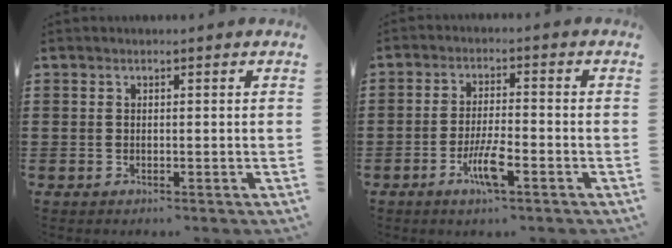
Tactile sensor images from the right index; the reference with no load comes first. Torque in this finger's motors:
{"motor_torque": [1.21, -0.66, 0.51, 0.19]}